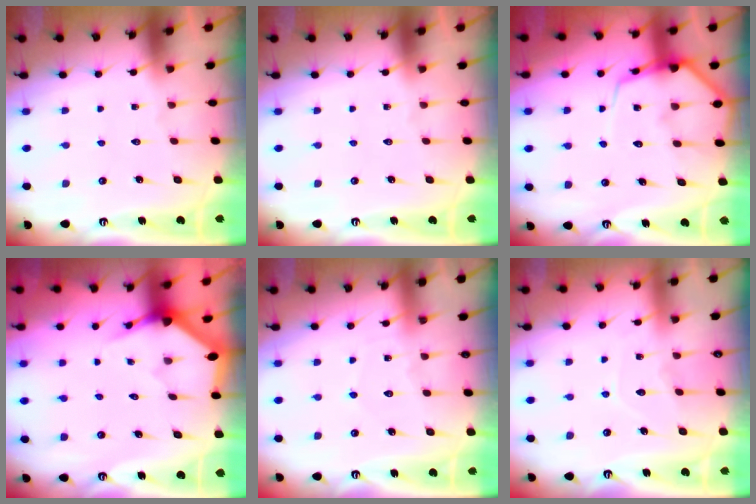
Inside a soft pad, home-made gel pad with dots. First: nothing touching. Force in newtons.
{"total": 0.0}
{"total": 8.8, "press": 8.7, "slide": 1.0}
{"total": 3.4, "press": 3.4, "slide": 0.1}
{"total": 4.4, "press": 4.3, "slide": 0.5}
{"total": 5.5, "press": 5.4, "slide": 0.6}